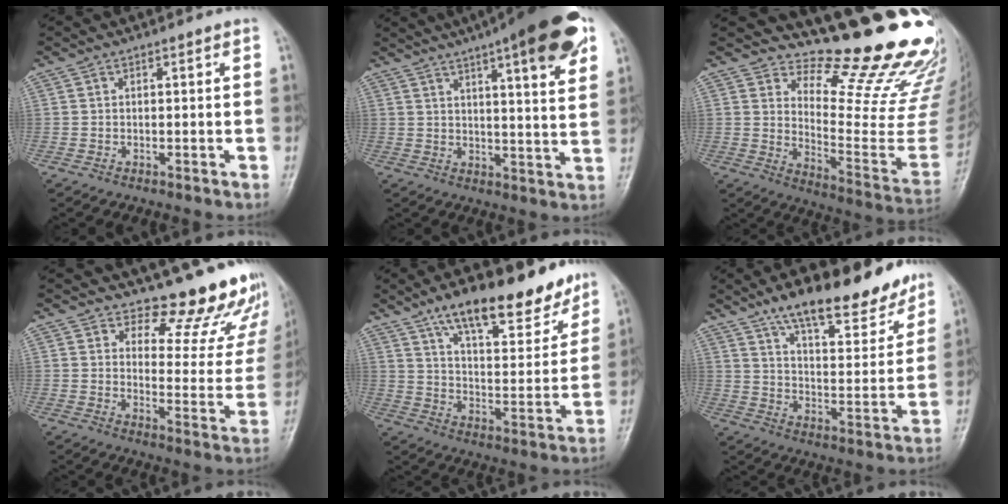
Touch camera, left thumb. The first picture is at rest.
{"total": 18.6, "force": [10.5, 3.9, 14.9], "torque": [-0.193, -0.021, 0.138]}
{"total": 21.2, "force": [18.0, 4.8, 10.1], "torque": [-0.093, -0.181, 0.245]}
{"total": 15.1, "force": [14.0, 5.1, 2.3], "torque": [0.028, -0.135, 0.145]}
{"total": 18.2, "force": [13.1, 6.4, 10.9], "torque": [-0.119, -0.069, 0.209]}
{"total": 18.3, "force": [13.9, 5.9, 10.3], "torque": [-0.109, -0.073, 0.219]}